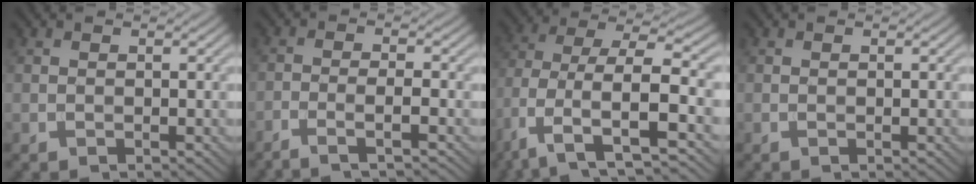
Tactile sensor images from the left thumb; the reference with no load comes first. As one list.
[{"total": 3.2, "force": [-2.0, 0.4, 2.4], "torque": [-0.037, 0.005, -0.051]}, {"total": 11.5, "force": [-2.1, 5.8, 9.7], "torque": [-0.208, -0.009, -0.049]}, {"total": 0.0}]